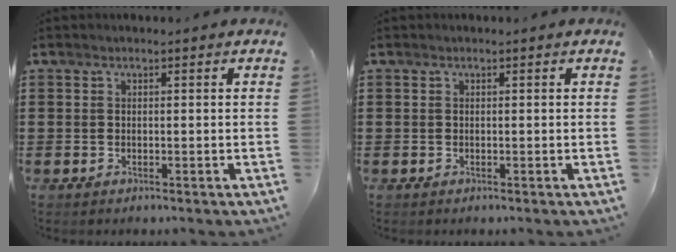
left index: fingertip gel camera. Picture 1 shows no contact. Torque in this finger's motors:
{"motor_torque": [0.00, 0.00, 0.00, -0.01]}